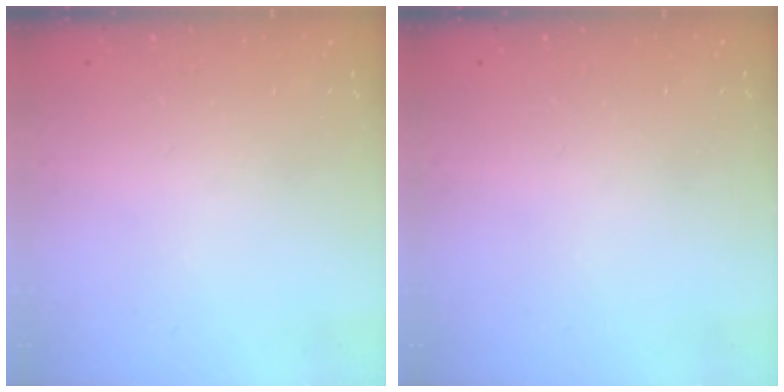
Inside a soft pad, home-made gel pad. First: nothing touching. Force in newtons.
{"total": 0.0}